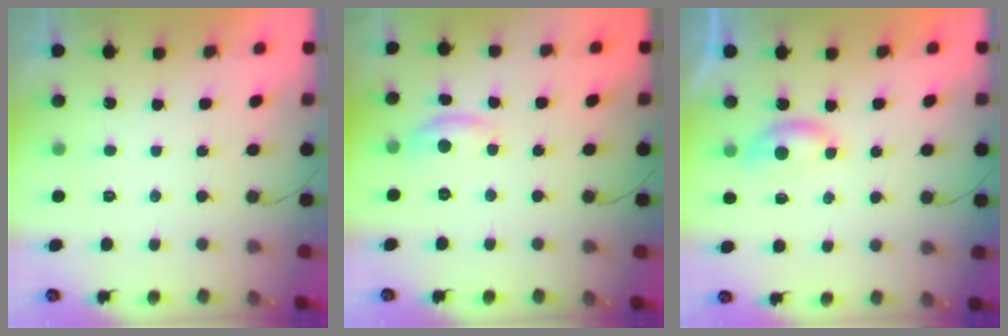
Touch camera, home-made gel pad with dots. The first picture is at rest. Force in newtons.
{"total": 6.8, "press": 6.8, "slide": 0.2}
{"total": 4.0, "press": 4.0, "slide": 0.5}